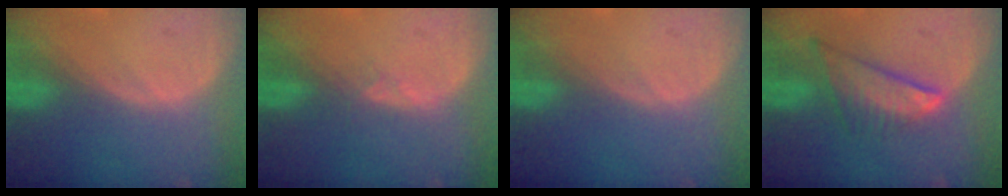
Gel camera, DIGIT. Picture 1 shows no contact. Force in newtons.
{"total": 1.4, "press": 1.2, "slide": 0.8}
{"total": 0.0}
{"total": 7.5, "press": 6.5, "slide": 3.7}